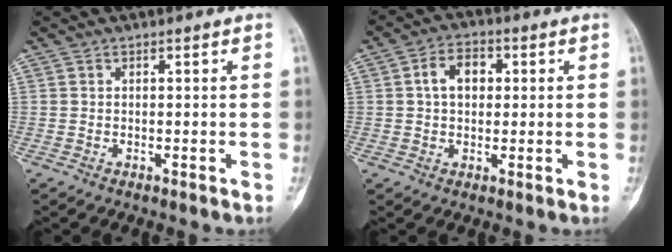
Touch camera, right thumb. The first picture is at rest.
{"total": 6.3, "force": [1.1, 4.4, 4.3], "torque": [-0.059, 0.014, 0.013]}